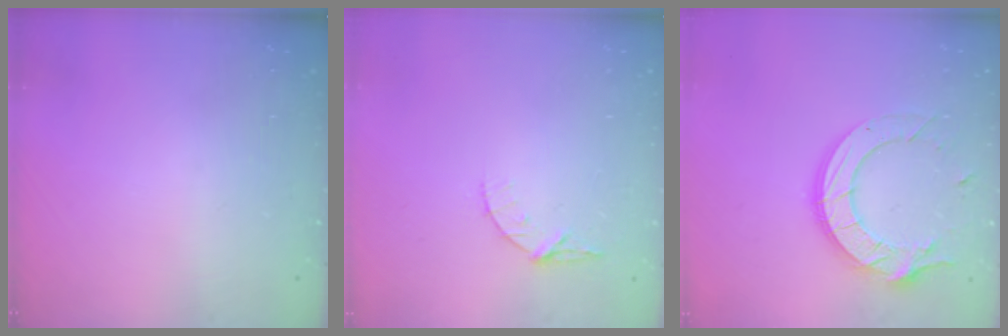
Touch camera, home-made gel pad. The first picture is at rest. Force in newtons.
{"total": 4.7, "press": 4.7, "slide": 0.5}
{"total": 15.2, "press": 15.2, "slide": 1.3}